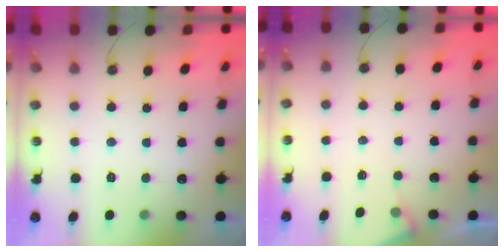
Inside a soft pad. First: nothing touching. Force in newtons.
{"total": 4.3, "press": 4.3, "slide": 0.5}